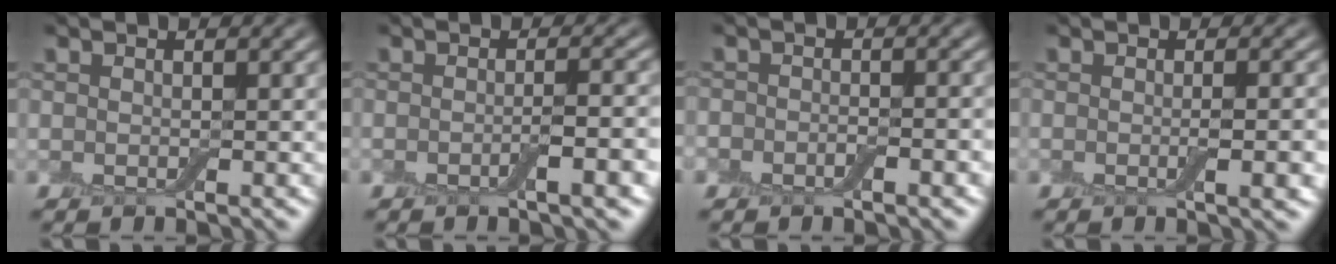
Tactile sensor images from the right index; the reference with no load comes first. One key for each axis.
{"total": 3.1, "fx": -1.0, "fy": 0.7, "fz": 2.9, "tx": -0.040, "ty": 0.006, "tz": -0.022}
{"total": 2.6, "fx": -1.2, "fy": 1.5, "fz": 1.7, "tx": -0.003, "ty": 0.004, "tz": -0.021}
{"total": 3.3, "fx": -0.5, "fy": 0.8, "fz": 3.2, "tx": -0.042, "ty": -0.003, "tz": -0.009}